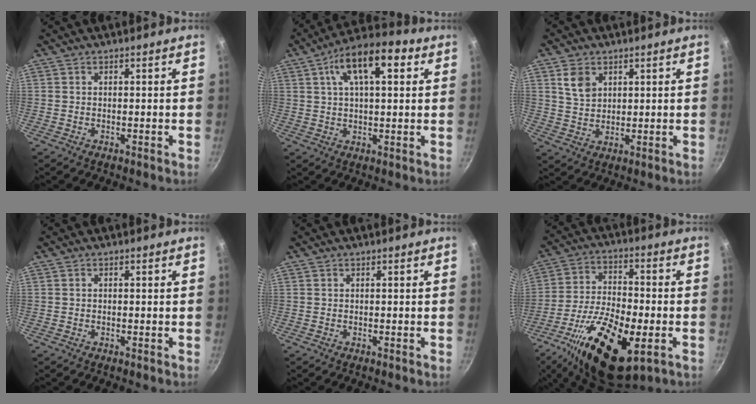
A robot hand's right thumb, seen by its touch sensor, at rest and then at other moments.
{"total": 13.4, "force": [4.8, 5.9, 11.1], "torque": [-0.168, 0.017, 0.070]}
{"total": 5.5, "force": [2.4, 3.9, 2.9], "torque": [-0.038, -0.008, 0.051]}
{"total": 0.0}
{"total": 0.0}
{"total": 21.1, "force": [-8.0, 8.9, 17.4], "torque": [-0.297, 0.013, -0.135]}